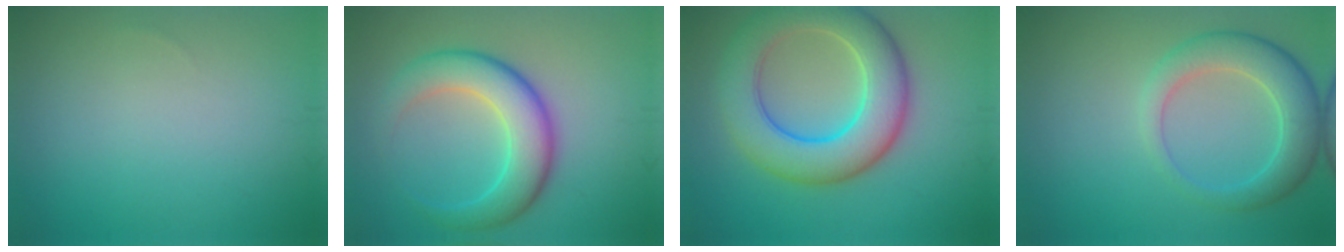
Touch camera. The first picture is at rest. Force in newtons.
{"total": 6.7, "press": 6.7, "slide": 0.0}
{"total": 8.7, "press": 8.7, "slide": 0.5}
{"total": 5.0, "press": 5.0, "slide": 0.5}